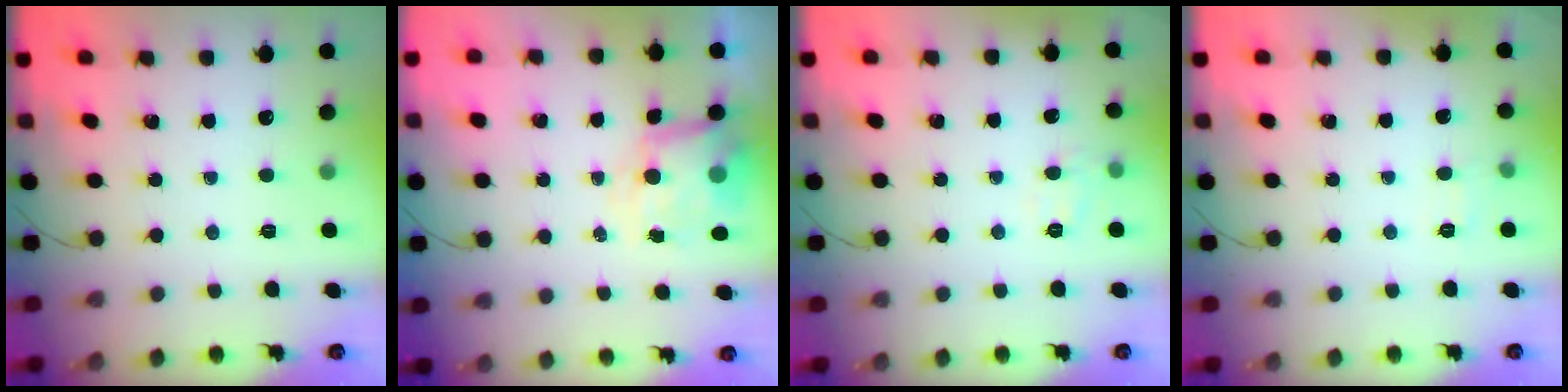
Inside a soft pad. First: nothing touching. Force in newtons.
{"total": 6.8, "press": 6.5, "slide": 1.9}
{"total": 6.7, "press": 6.7, "slide": 1.0}
{"total": 2.7, "press": 2.2, "slide": 1.6}